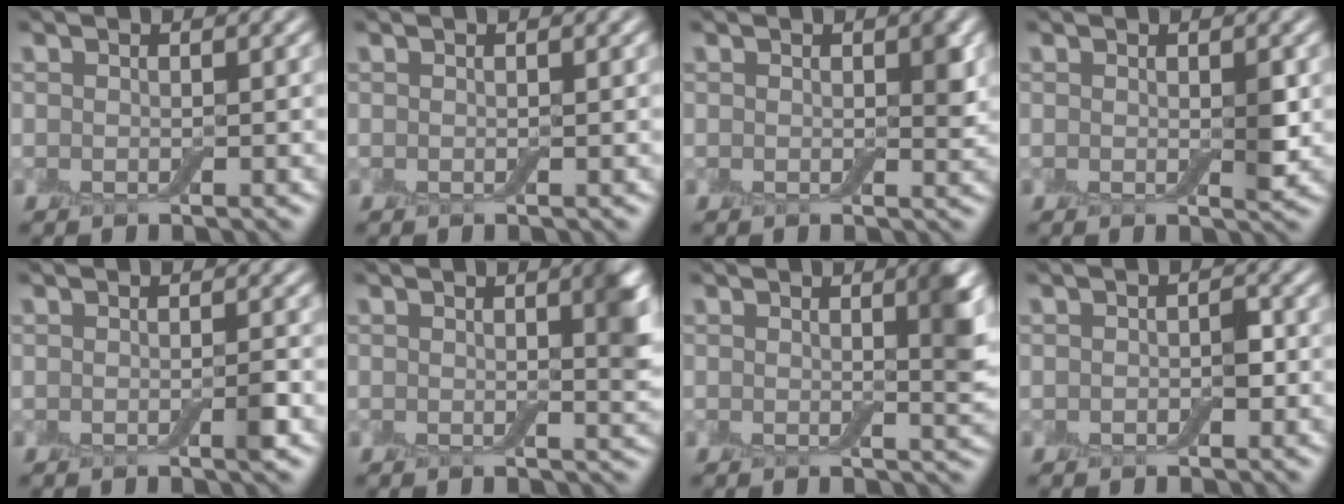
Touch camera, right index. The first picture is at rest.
{"total": 0.0}
{"total": 1.6, "force": [0.2, 1.0, 1.2], "torque": [-0.012, -0.002, 0.001]}
{"total": 1.5, "force": [0.1, 0.8, 1.3], "torque": [-0.017, -0.003, 0.002]}
{"total": 0.9, "force": [-0.4, 0.2, 0.8], "torque": [-0.010, 0.000, -0.006]}
{"total": 2.6, "force": [0.3, 0.8, 2.5], "torque": [-0.027, 0.000, 0.005]}
{"total": 2.5, "force": [0.4, 0.5, 2.4], "torque": [-0.027, -0.001, 0.006]}
{"total": 1.0, "force": [-0.3, 0.7, 0.7], "torque": [-0.011, 0.001, -0.006]}